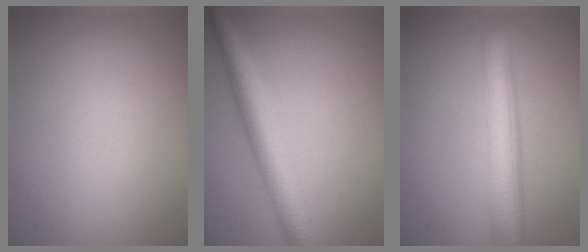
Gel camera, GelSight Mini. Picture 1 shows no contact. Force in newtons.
{"total": 5.5, "press": 5.5, "slide": 0.1}
{"total": 5.9, "press": 5.9, "slide": 0.3}